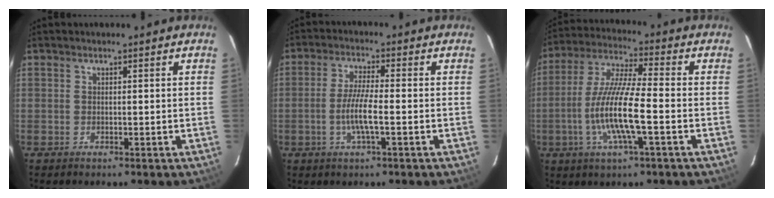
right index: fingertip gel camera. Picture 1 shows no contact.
{"total": 6.1, "force": [-1.7, 0.5, 5.8], "torque": [-0.117, -0.001, -0.035]}
{"total": 13.0, "force": [-3.6, 1.5, 12.4], "torque": [-0.253, -0.003, -0.071]}